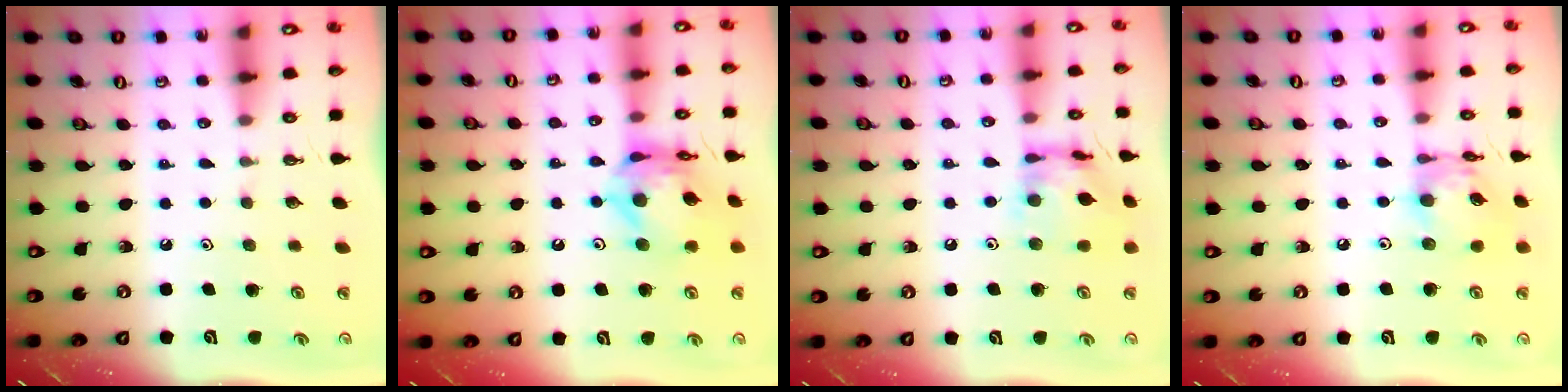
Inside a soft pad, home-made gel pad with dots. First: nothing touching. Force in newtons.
{"total": 12.2, "press": 12.1, "slide": 1.3}
{"total": 11.8, "press": 11.8, "slide": 0.6}
{"total": 12.9, "press": 12.8, "slide": 1.1}